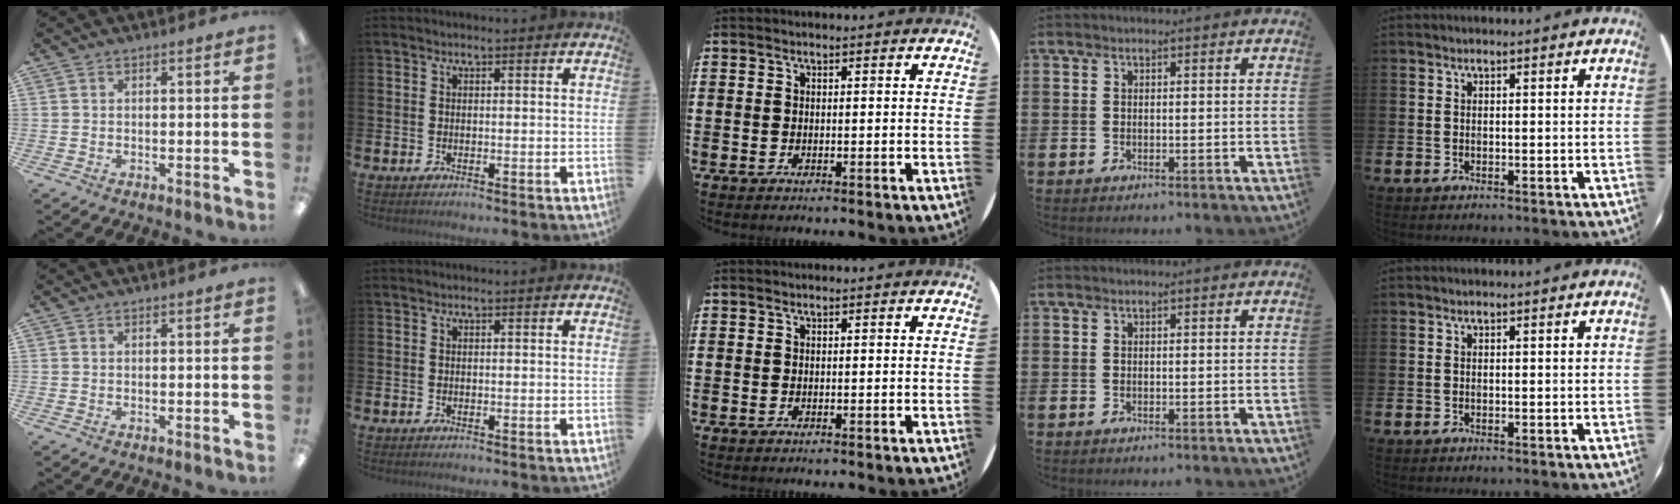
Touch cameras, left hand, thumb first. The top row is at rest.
{}